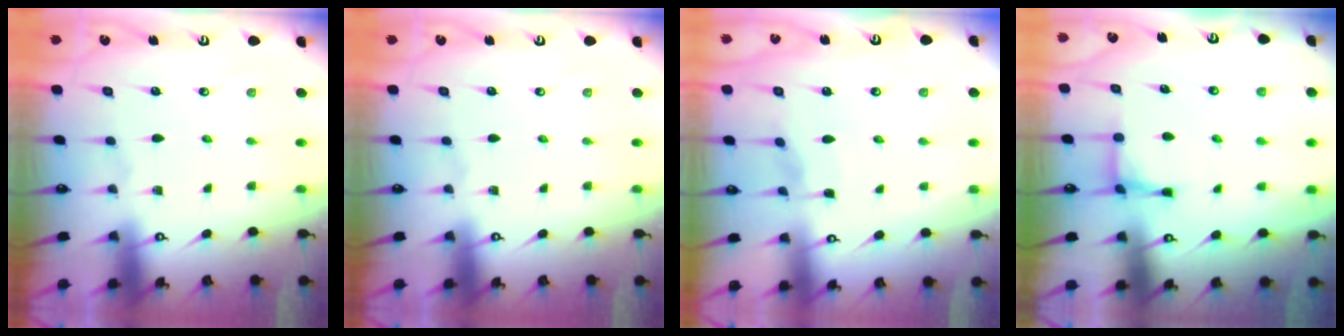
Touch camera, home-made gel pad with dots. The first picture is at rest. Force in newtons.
{"total": 0.0}
{"total": 3.7, "press": 3.7, "slide": 0.5}
{"total": 4.4, "press": 4.4, "slide": 0.7}